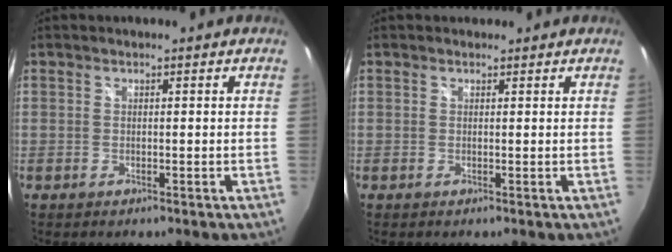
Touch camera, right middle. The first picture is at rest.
{"total": 0.9, "force": [0.7, 0.5, -0.1], "torque": [0.001, 0.005, 0.008]}